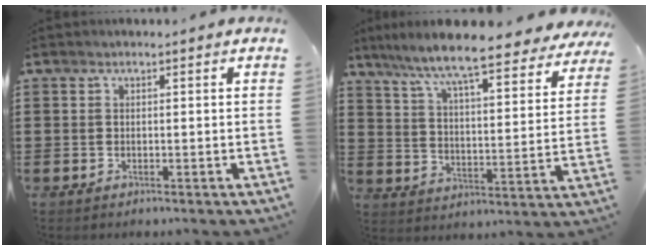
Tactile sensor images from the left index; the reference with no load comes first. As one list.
[{"total": 8.9, "force": [7.8, -0.1, 4.1], "torque": [-0.113, -0.052, 0.129]}]